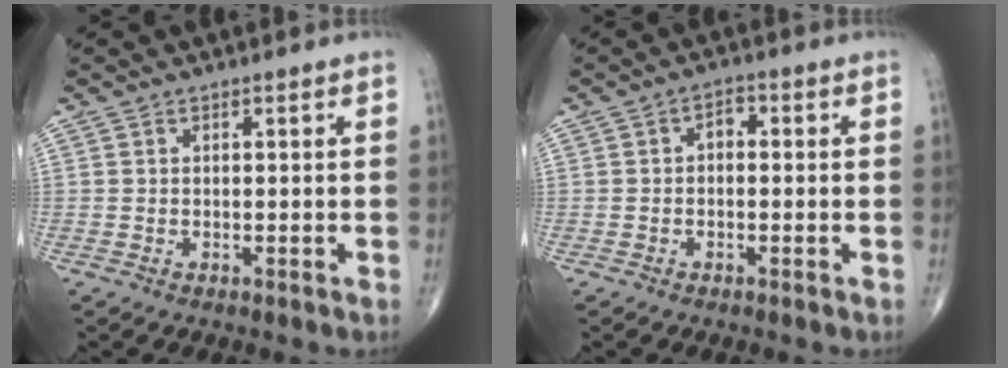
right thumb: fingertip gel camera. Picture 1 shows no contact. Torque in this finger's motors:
{"motor_torque": [-0.19, 0.21, 0.10, 0.24, -0.08]}